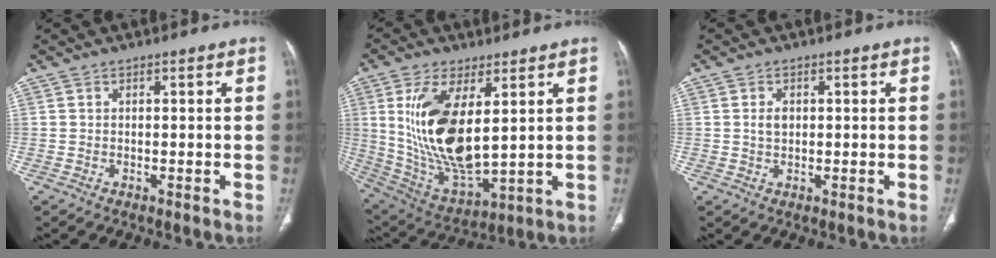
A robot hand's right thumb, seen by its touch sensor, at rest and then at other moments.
{"total": 18.6, "force": [4.1, 8.3, 16.1], "torque": [-0.310, -0.028, 0.097]}
{"total": 2.2, "force": [0.3, 1.5, 1.5], "torque": [-0.027, 0.001, 0.008]}